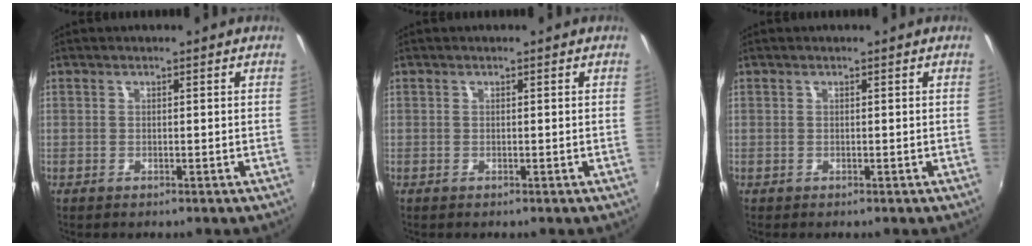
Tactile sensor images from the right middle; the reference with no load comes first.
{"total": 0.0}
{"total": 0.0}